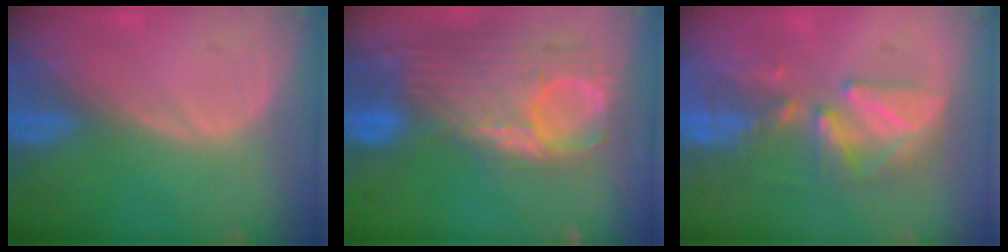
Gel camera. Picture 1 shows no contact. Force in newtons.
{"total": 12.7, "press": 10.7, "slide": 6.9}
{"total": 7.6, "press": 7.3, "slide": 2.1}